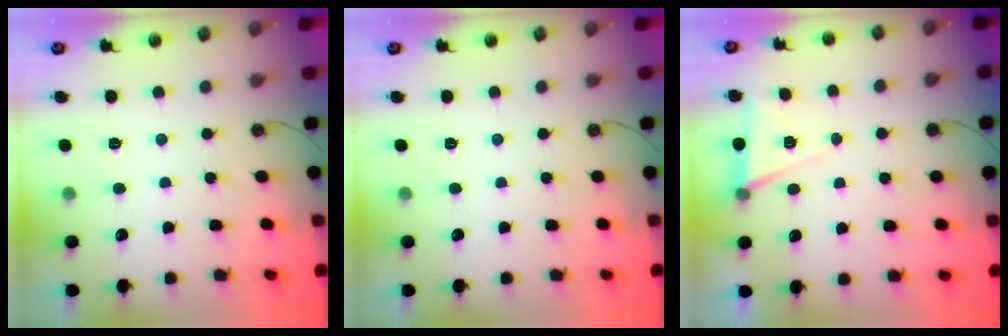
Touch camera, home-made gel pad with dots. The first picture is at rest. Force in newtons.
{"total": 0.0}
{"total": 6.3, "press": 4.4, "slide": 4.5}